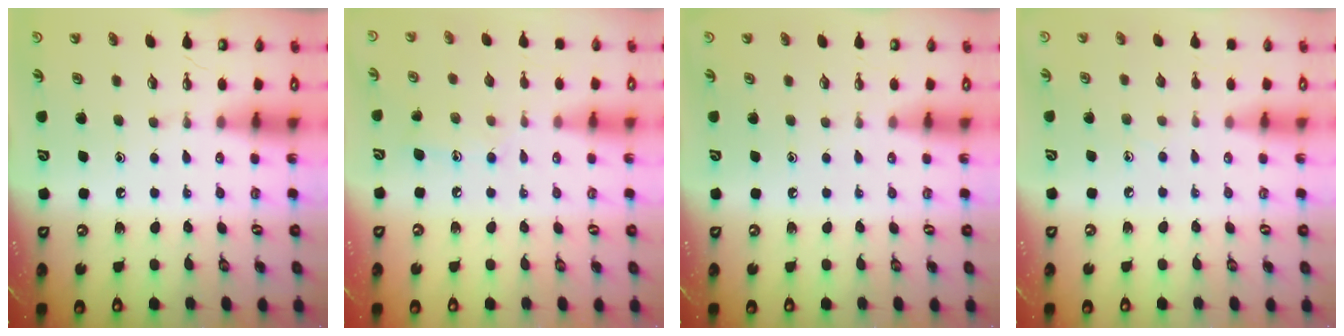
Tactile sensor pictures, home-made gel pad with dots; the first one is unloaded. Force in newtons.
{"total": 7.6, "press": 7.6, "slide": 0.5}
{"total": 0.0}
{"total": 4.2, "press": 4.2, "slide": 0.5}